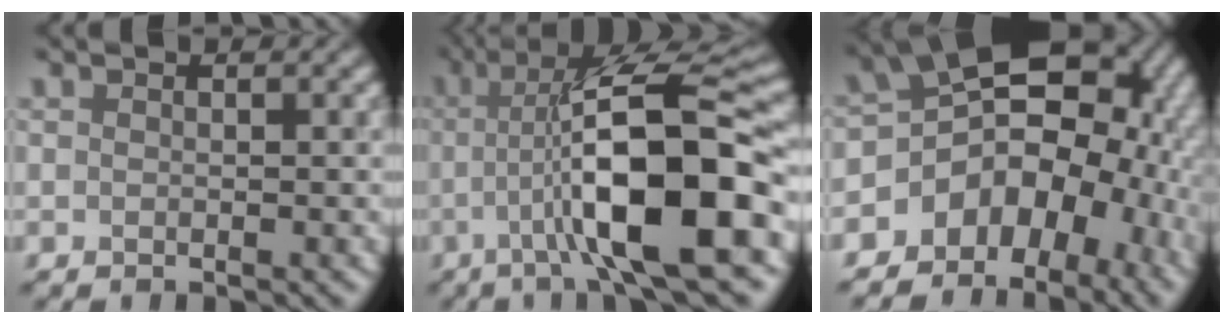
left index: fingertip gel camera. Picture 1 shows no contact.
{"total": 13.2, "force": [-2.3, 2.9, 12.7], "torque": [-0.192, 0.012, -0.036]}
{"total": 13.2, "force": [-4.3, 9.2, 8.4], "torque": [-0.117, -0.006, -0.070]}